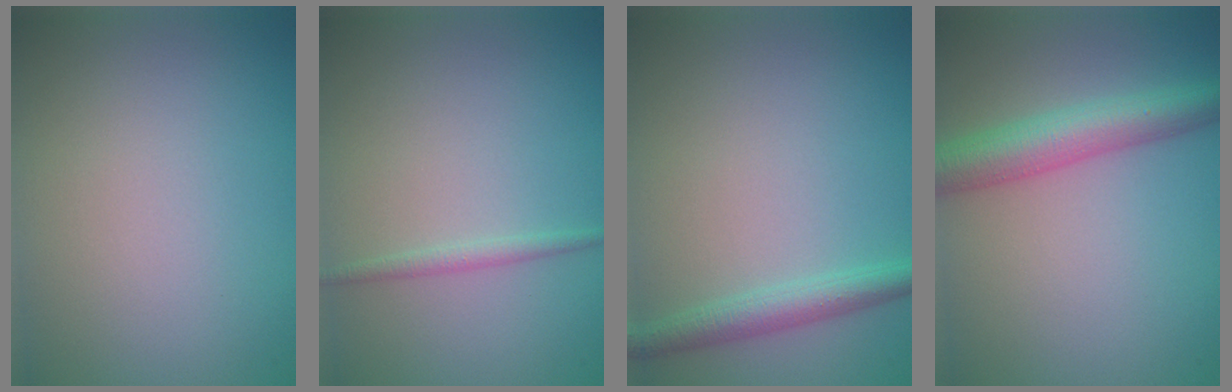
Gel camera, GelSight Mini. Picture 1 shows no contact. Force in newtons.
{"total": 1.0, "press": 1.0, "slide": 0.0}
{"total": 2.5, "press": 2.5, "slide": 0.1}
{"total": 5.2, "press": 5.2, "slide": 0.1}